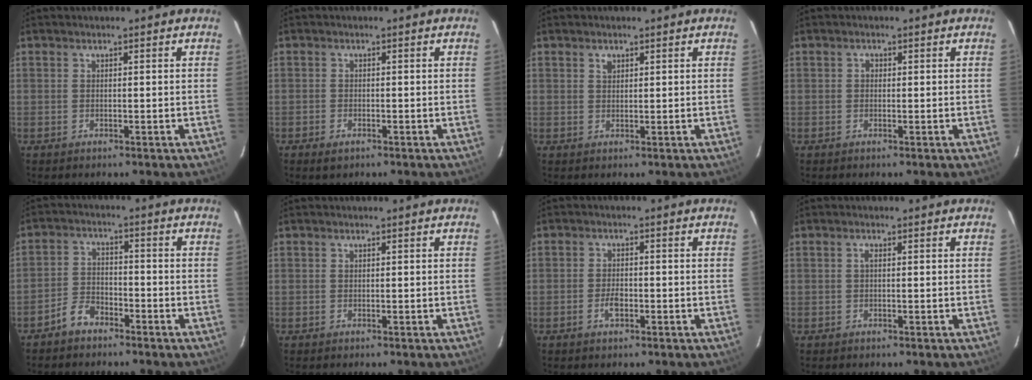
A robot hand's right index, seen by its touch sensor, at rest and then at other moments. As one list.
[{"total": 2.0, "force": [-1.3, 1.2, 0.9], "torque": [-0.021, -0.003, -0.025]}, {"total": 1.2, "force": [0.7, 0.9, 0.6], "torque": [-0.009, 0.003, 0.012]}, {"total": 0.8, "force": [0.0, 0.7, 0.3], "torque": [-0.003, 0.003, -0.002]}, {"total": 4.7, "force": [-3.7, 2.4, 1.7], "torque": [-0.050, 0.014, -0.070]}, {"total": 0.0}, {"total": 2.8, "force": [-1.3, 1.5, 2.1], "torque": [-0.041, 0.000, -0.022]}, {"total": 0.7, "force": [0.1, 0.2, 0.7], "torque": [-0.014, 0.004, -0.001]}]